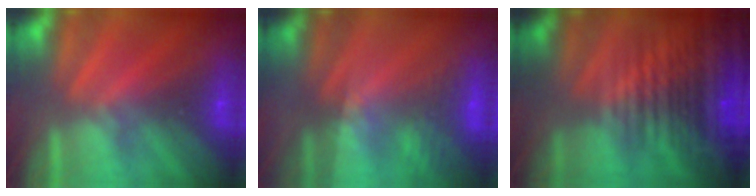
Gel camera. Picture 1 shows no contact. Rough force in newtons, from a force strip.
{"total": 2.3}
{"total": 8.0}